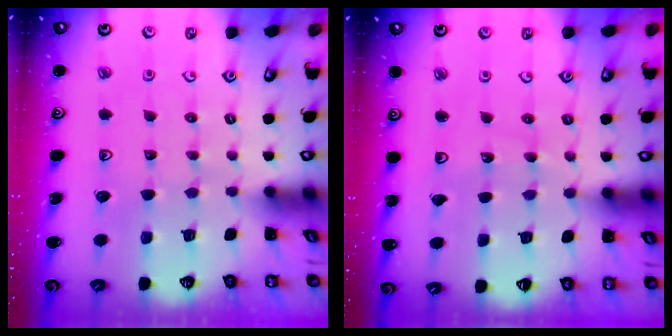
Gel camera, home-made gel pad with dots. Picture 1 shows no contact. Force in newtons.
{"total": 3.1, "press": 3.1, "slide": 0.5}